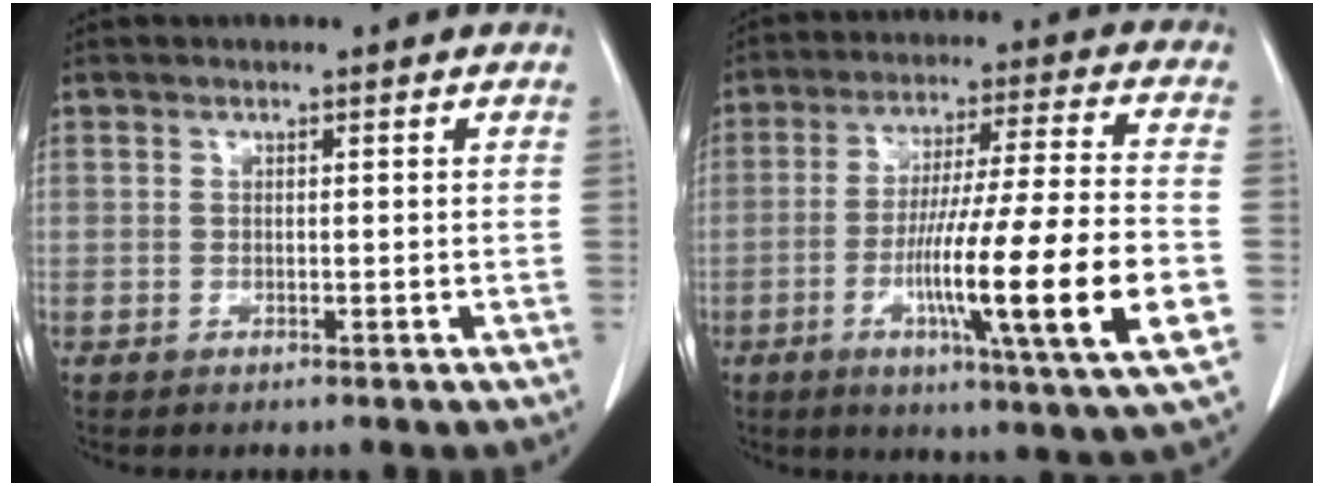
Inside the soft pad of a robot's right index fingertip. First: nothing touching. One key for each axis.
{"total": 19.4, "fx": -5.3, "fy": -0.4, "fz": 18.7, "tx": -0.298, "ty": -0.018, "tz": -0.088}